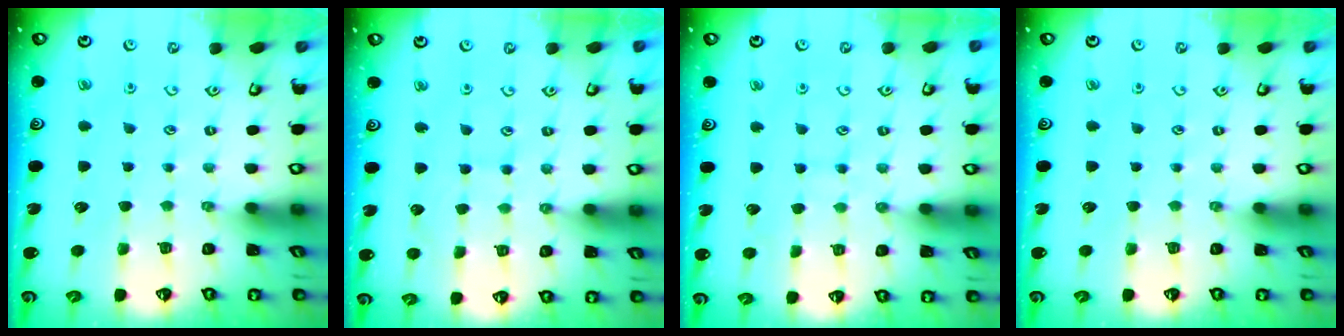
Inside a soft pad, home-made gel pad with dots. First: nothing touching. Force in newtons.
{"total": 5.4, "press": 5.4, "slide": 0.1}
{"total": 6.2, "press": 6.2, "slide": 0.6}
{"total": 0.0}